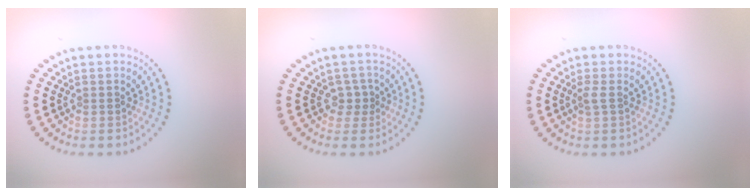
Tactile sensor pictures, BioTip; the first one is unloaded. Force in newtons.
{"total": 1.3, "press": 0.9, "slide": 0.9}
{"total": 0.9, "press": 0.7, "slide": 0.6}